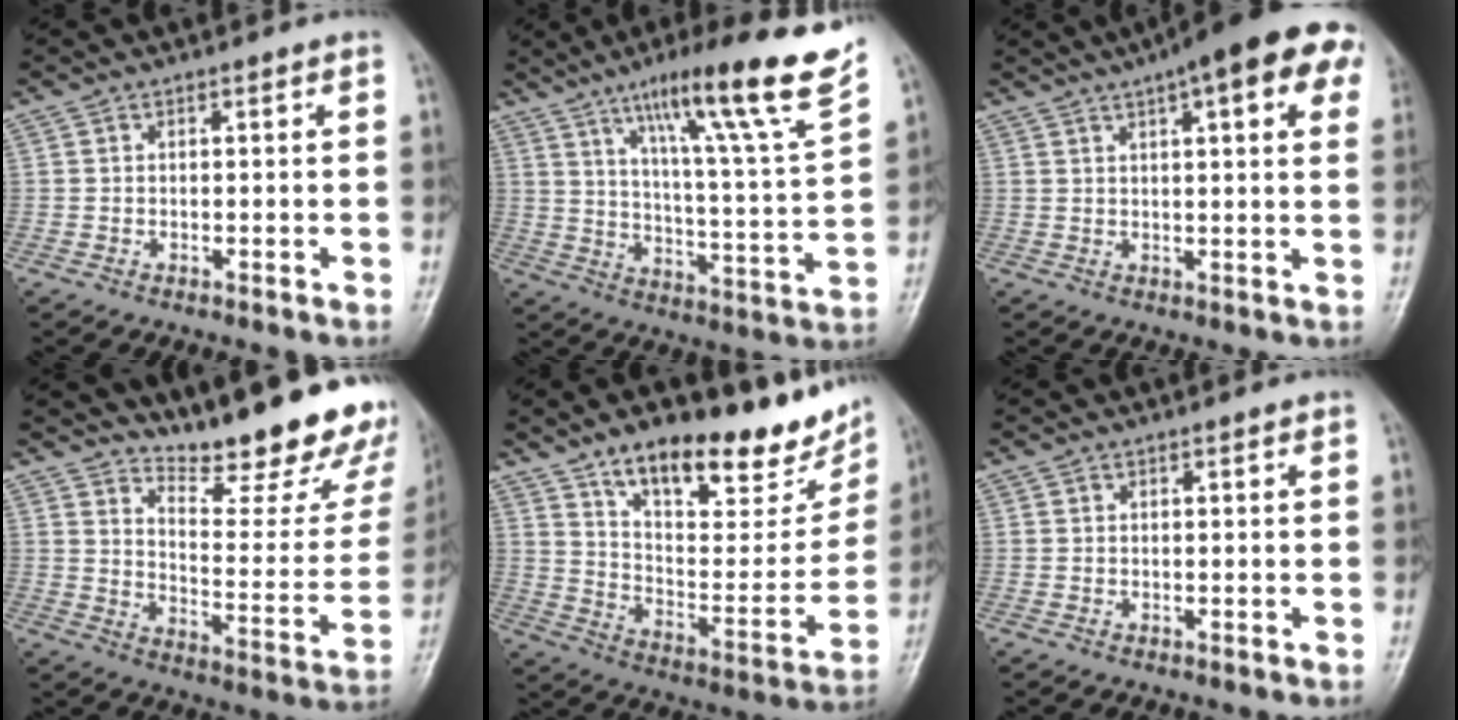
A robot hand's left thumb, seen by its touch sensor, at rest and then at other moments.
{"total": 21.0, "force": [13.7, 0.9, 16.0], "torque": [-0.218, -0.061, 0.208]}
{"total": 16.8, "force": [8.3, 4.8, 13.7], "torque": [-0.172, 0.019, 0.102]}
{"total": 22.1, "force": [17.6, 5.8, 12.0], "torque": [-0.126, -0.131, 0.238]}
{"total": 24.0, "force": [16.3, 9.3, 15.0], "torque": [-0.159, -0.069, 0.254]}
{"total": 0.0}